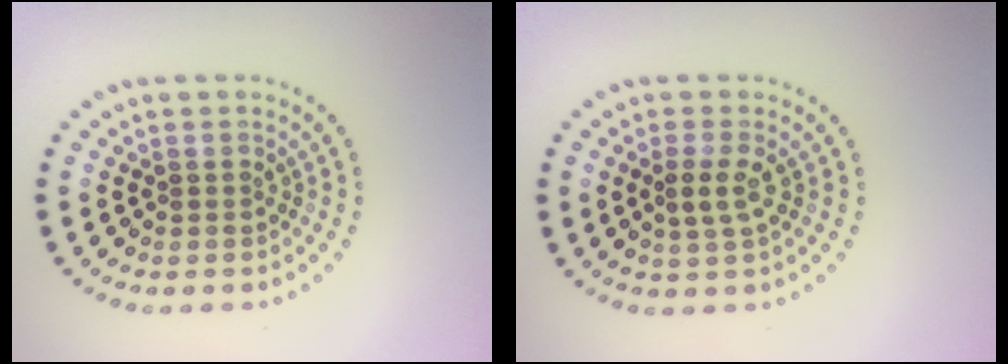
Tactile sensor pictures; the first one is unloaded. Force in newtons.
{"total": 2.1, "press": 1.9, "slide": 0.8}